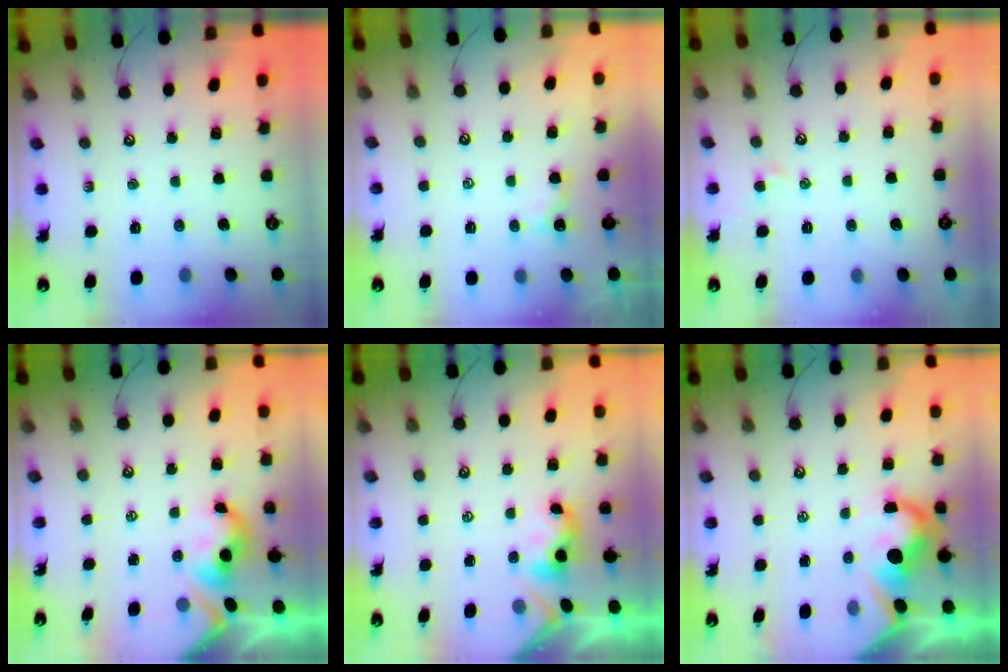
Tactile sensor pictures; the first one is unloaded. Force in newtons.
{"total": 3.3, "press": 3.3, "slide": 0.0}
{"total": 1.4, "press": 1.3, "slide": 0.3}
{"total": 2.0, "press": 1.9, "slide": 0.8}
{"total": 0.6, "press": 0.3, "slide": 0.5}
{"total": 5.8, "press": 5.7, "slide": 1.3}